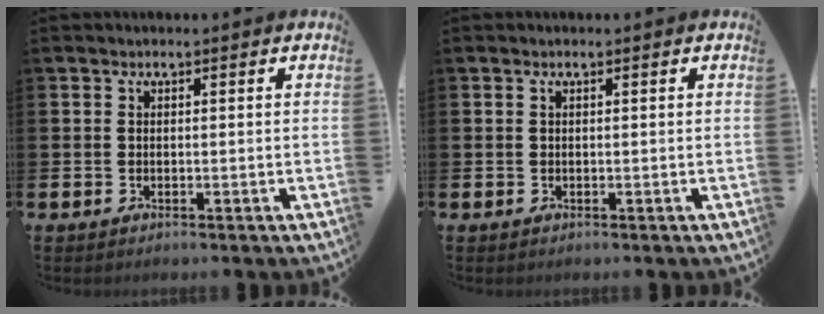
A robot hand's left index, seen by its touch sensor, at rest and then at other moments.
{"total": 0.0}